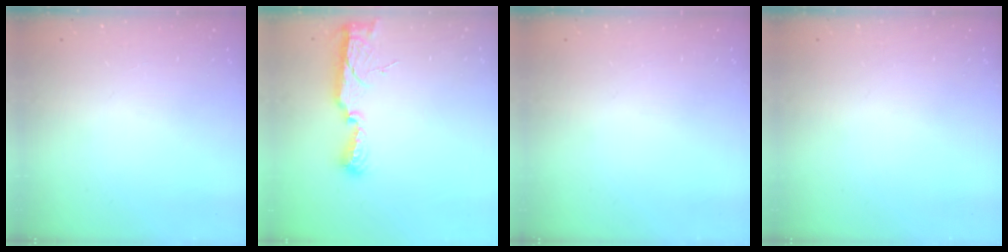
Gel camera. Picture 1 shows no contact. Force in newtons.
{"total": 10.6, "press": 9.3, "slide": 5.2}
{"total": 0.0}
{"total": 0.0}